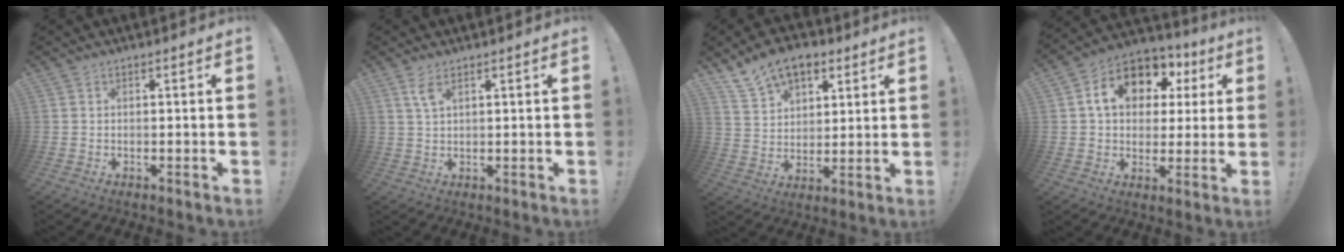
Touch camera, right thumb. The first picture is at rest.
{"total": 3.9, "force": [2.1, 1.3, 3.0], "torque": [-0.057, -0.003, 0.035]}
{"total": 12.1, "force": [8.1, 7.4, 5.0], "torque": [-0.089, -0.043, 0.156]}
{"total": 14.6, "force": [5.5, 10.6, 8.4], "torque": [-0.129, -0.014, 0.102]}